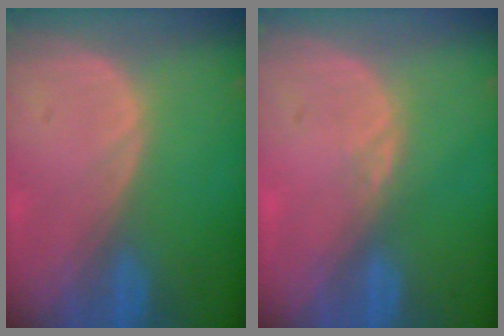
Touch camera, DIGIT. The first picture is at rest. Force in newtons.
{"total": 1.1, "press": 1.0, "slide": 0.5}